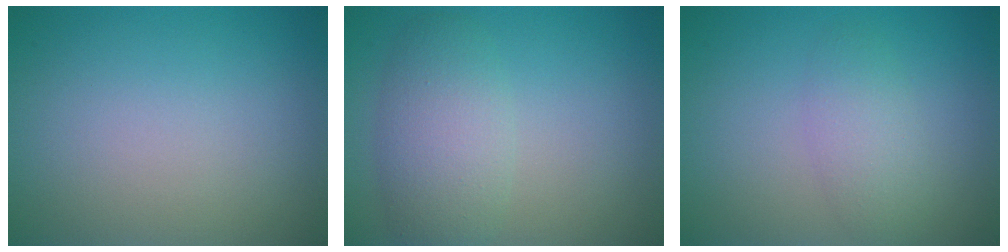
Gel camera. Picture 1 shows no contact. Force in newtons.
{"total": 4.2, "press": 4.1, "slide": 0.3}
{"total": 2.4, "press": 2.4, "slide": 0.1}